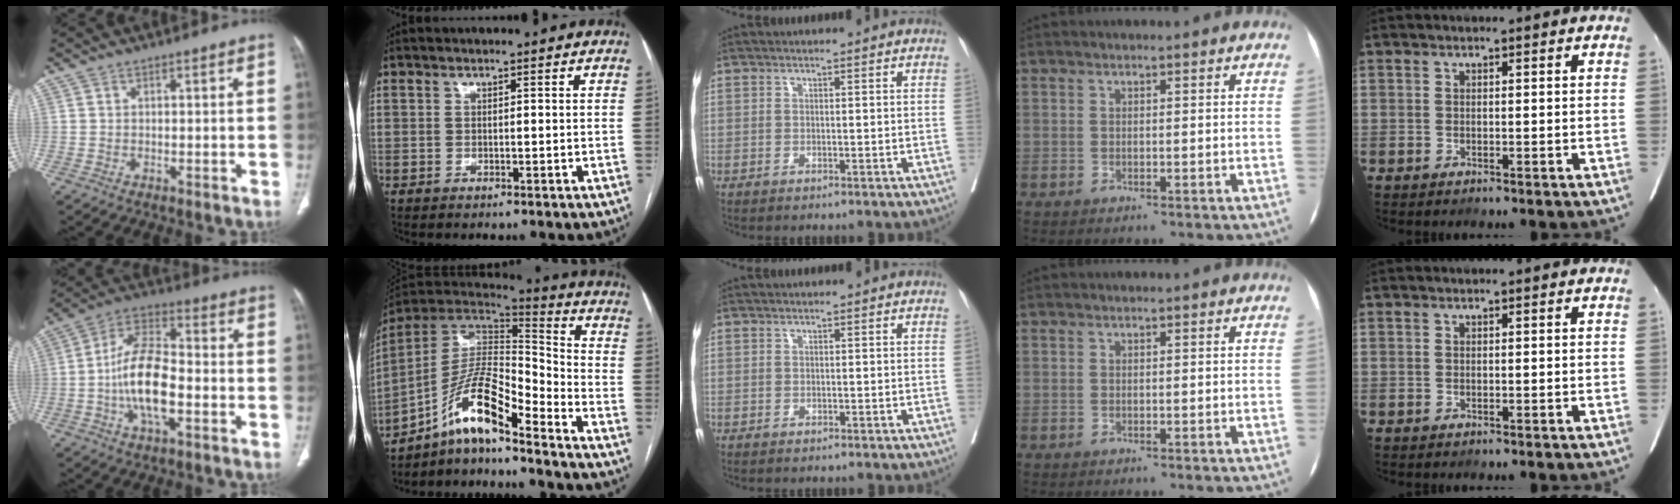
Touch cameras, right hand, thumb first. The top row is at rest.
{"thumb": {"total": 14.2, "force": [-3.1, 6.5, 12.2], "torque": [-0.227, 0.028, -0.062]}, "index": {"total": 11.8, "force": [-8.4, 2.1, 8.0], "torque": [-0.149, 0.030, -0.151]}}